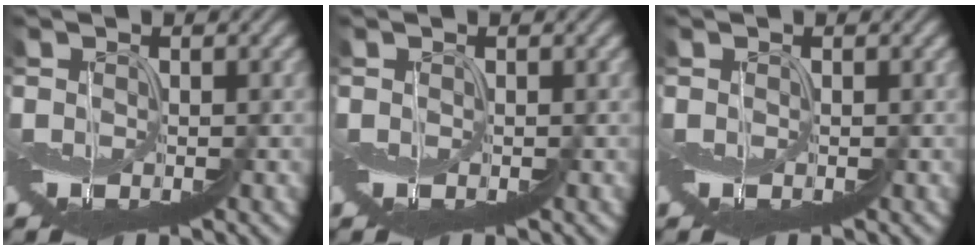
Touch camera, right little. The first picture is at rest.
{"total": 0.0}
{"total": 0.0}